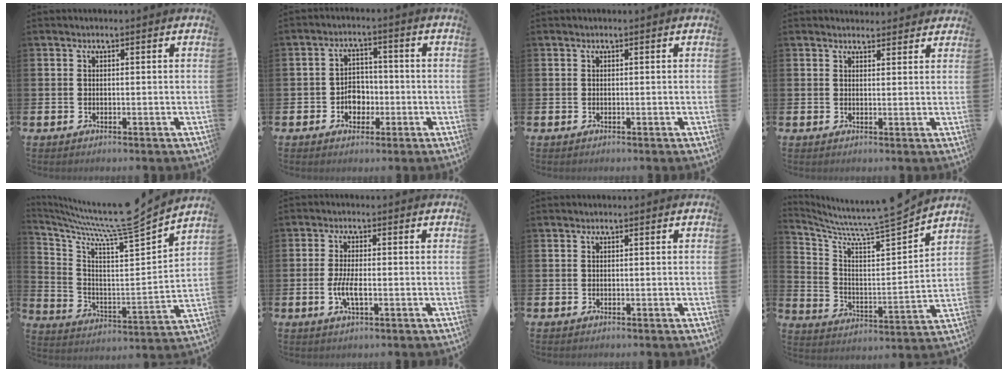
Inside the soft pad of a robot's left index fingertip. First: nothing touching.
{"total": 3.8, "force": [-1.4, 3.1, 1.7], "torque": [-0.033, 0.004, -0.032]}
{"total": 0.0}
{"total": 2.3, "force": [2.2, 0.6, -0.1], "torque": [0.008, -0.012, 0.039]}
{"total": 9.3, "force": [8.2, 1.1, 4.3], "torque": [-0.116, -0.063, 0.132]}
{"total": 3.6, "force": [-0.9, 1.3, 3.3], "torque": [-0.063, 0.000, -0.018]}
{"total": 0.0}
{"total": 8.3, "force": [7.7, 0.3, 3.2], "torque": [-0.100, -0.066, 0.126]}